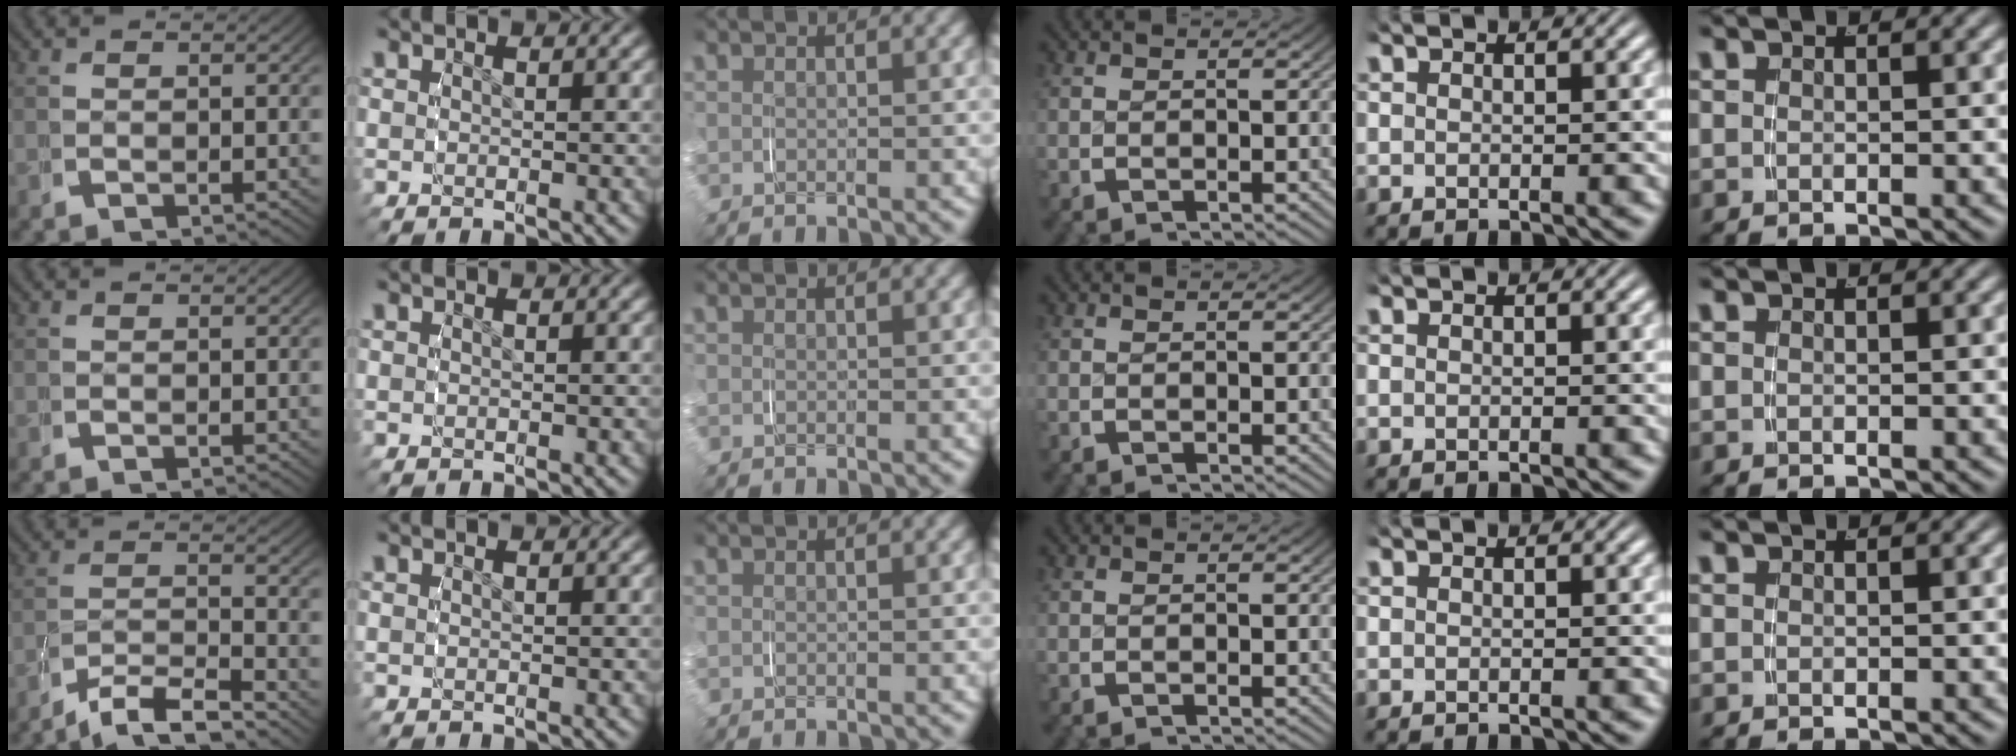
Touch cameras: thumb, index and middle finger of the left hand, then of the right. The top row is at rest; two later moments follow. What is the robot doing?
{"motion": "grasp_and_lifting", "object": "measuring cup"}